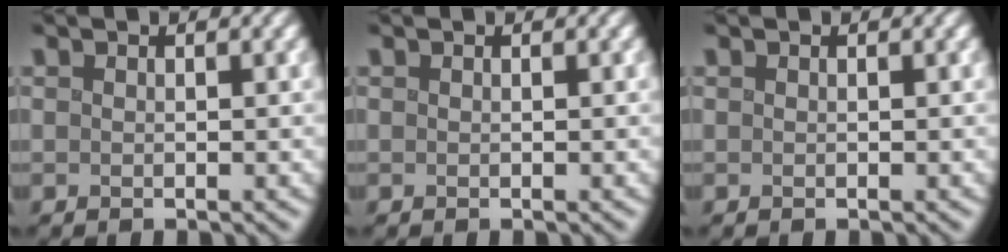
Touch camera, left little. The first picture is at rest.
{"total": 0.0}
{"total": 0.0}